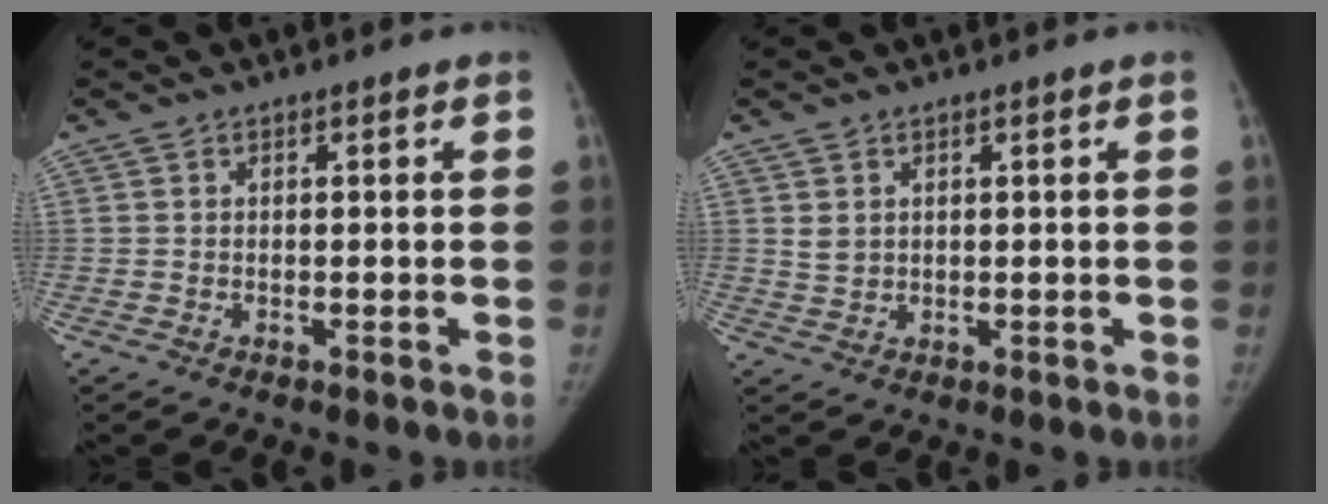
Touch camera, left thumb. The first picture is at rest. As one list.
[{"total": 1.9, "force": [0.9, 1.4, 0.9], "torque": [-0.013, -0.007, 0.025]}]